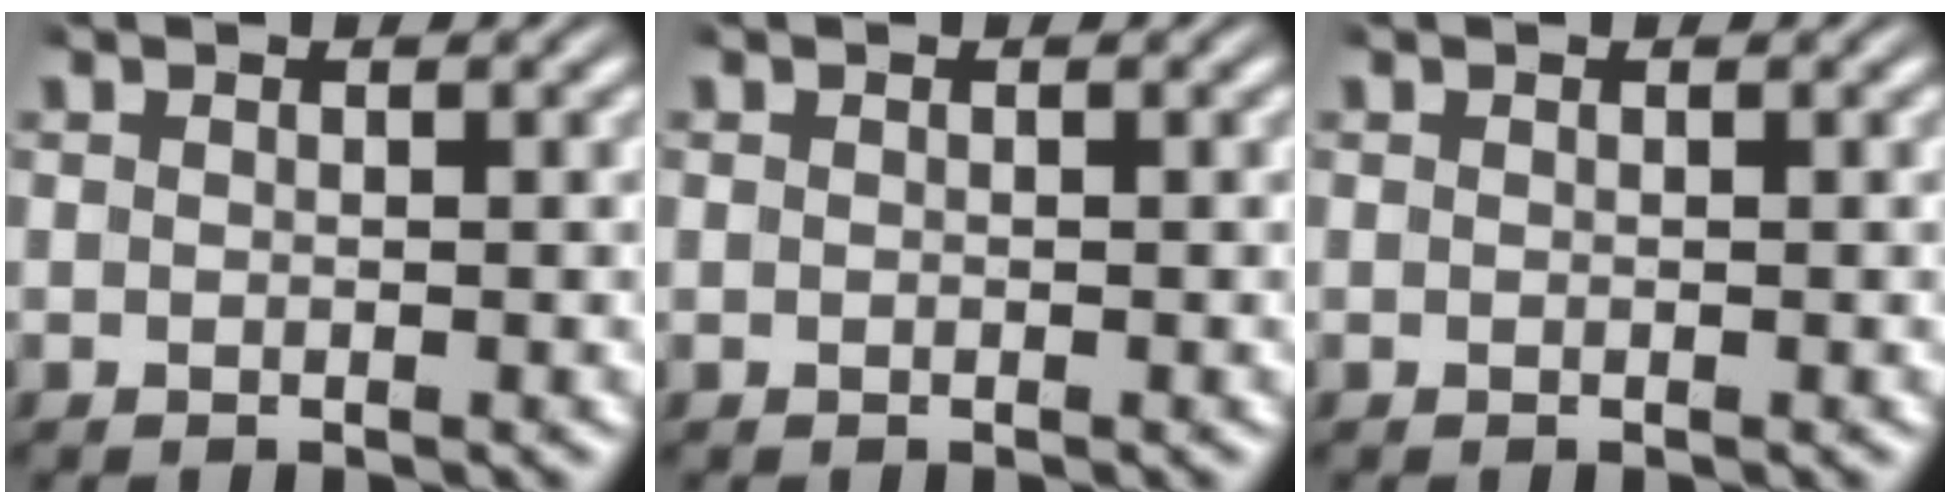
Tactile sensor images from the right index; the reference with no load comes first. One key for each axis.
{"total": 0.0}
{"total": 0.0}